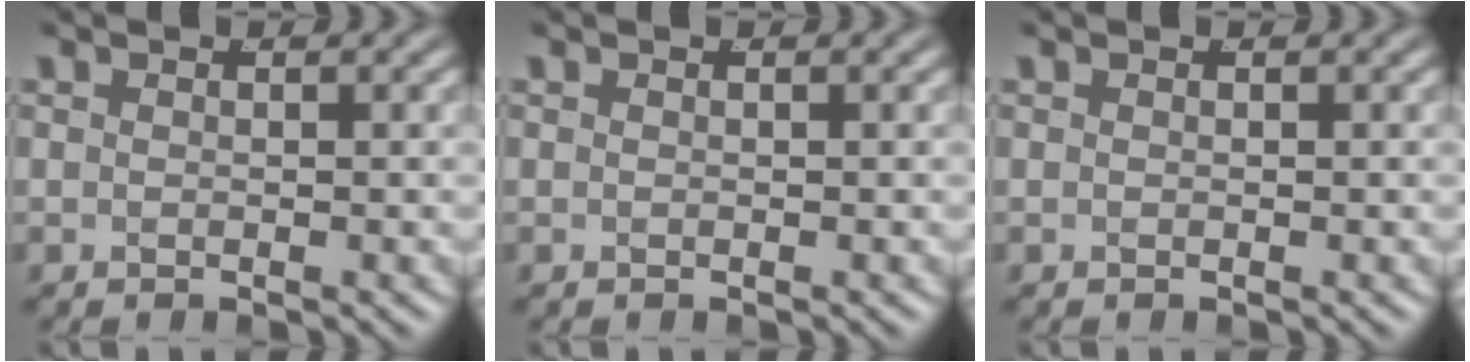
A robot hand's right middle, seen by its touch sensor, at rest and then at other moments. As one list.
[{"total": 0.0}, {"total": 0.0}]